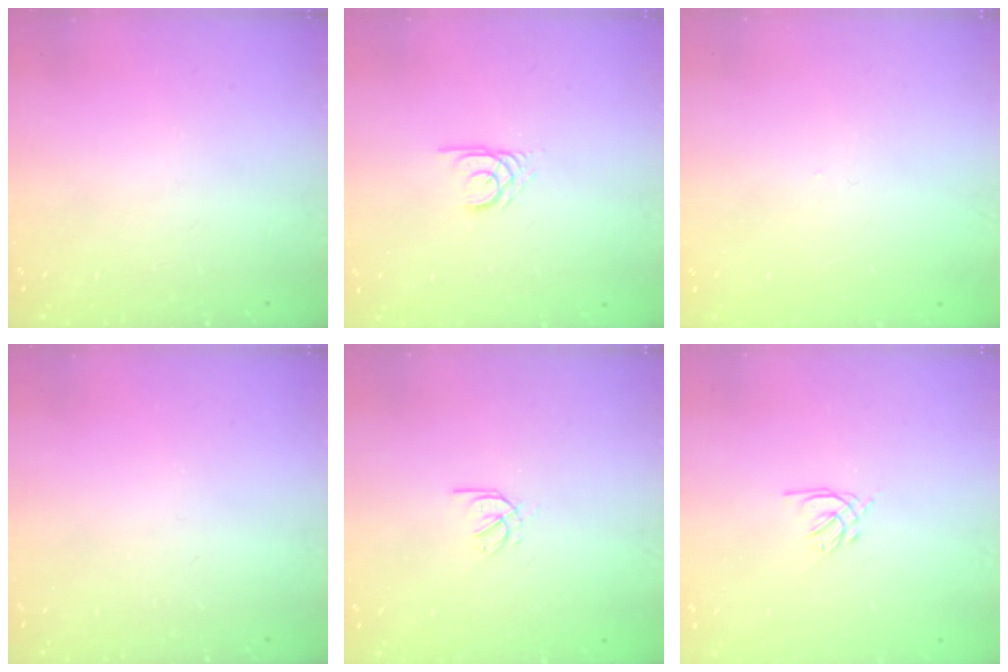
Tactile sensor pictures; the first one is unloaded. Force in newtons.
{"total": 2.2, "press": 2.2, "slide": 0.3}
{"total": 0.0}
{"total": 0.0}
{"total": 2.6, "press": 2.5, "slide": 0.6}
{"total": 1.6, "press": 1.5, "slide": 0.5}